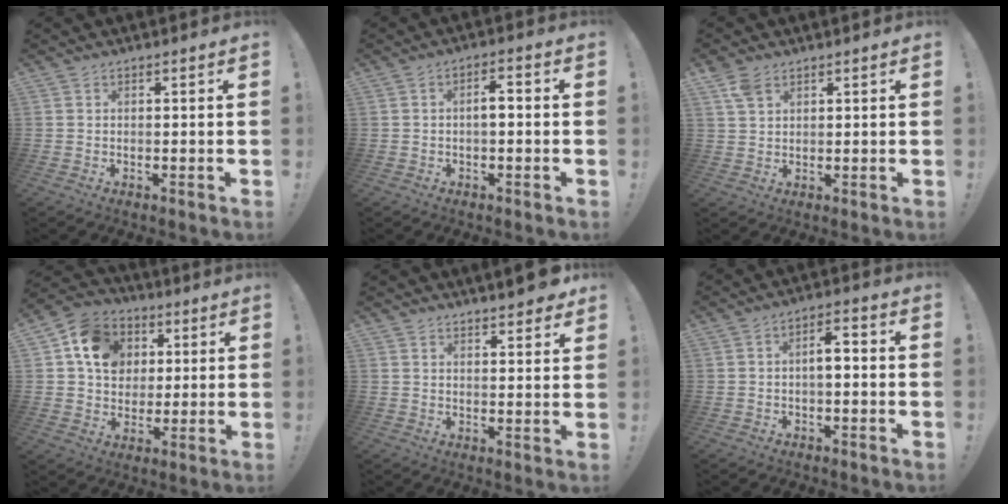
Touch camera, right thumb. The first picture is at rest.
{"total": 3.6, "force": [-0.8, 1.3, 3.2], "torque": [-0.053, 0.009, -0.018]}
{"total": 4.9, "force": [2.9, 2.9, 2.7], "torque": [-0.049, -0.008, 0.057]}
{"total": 14.1, "force": [4.2, 11.8, 6.5], "torque": [-0.098, 0.000, 0.088]}
{"total": 5.1, "force": [4.4, 0.9, 2.5], "torque": [-0.026, -0.031, 0.075]}
{"total": 4.9, "force": [-0.8, 2.0, 4.4], "torque": [-0.065, 0.007, -0.019]}